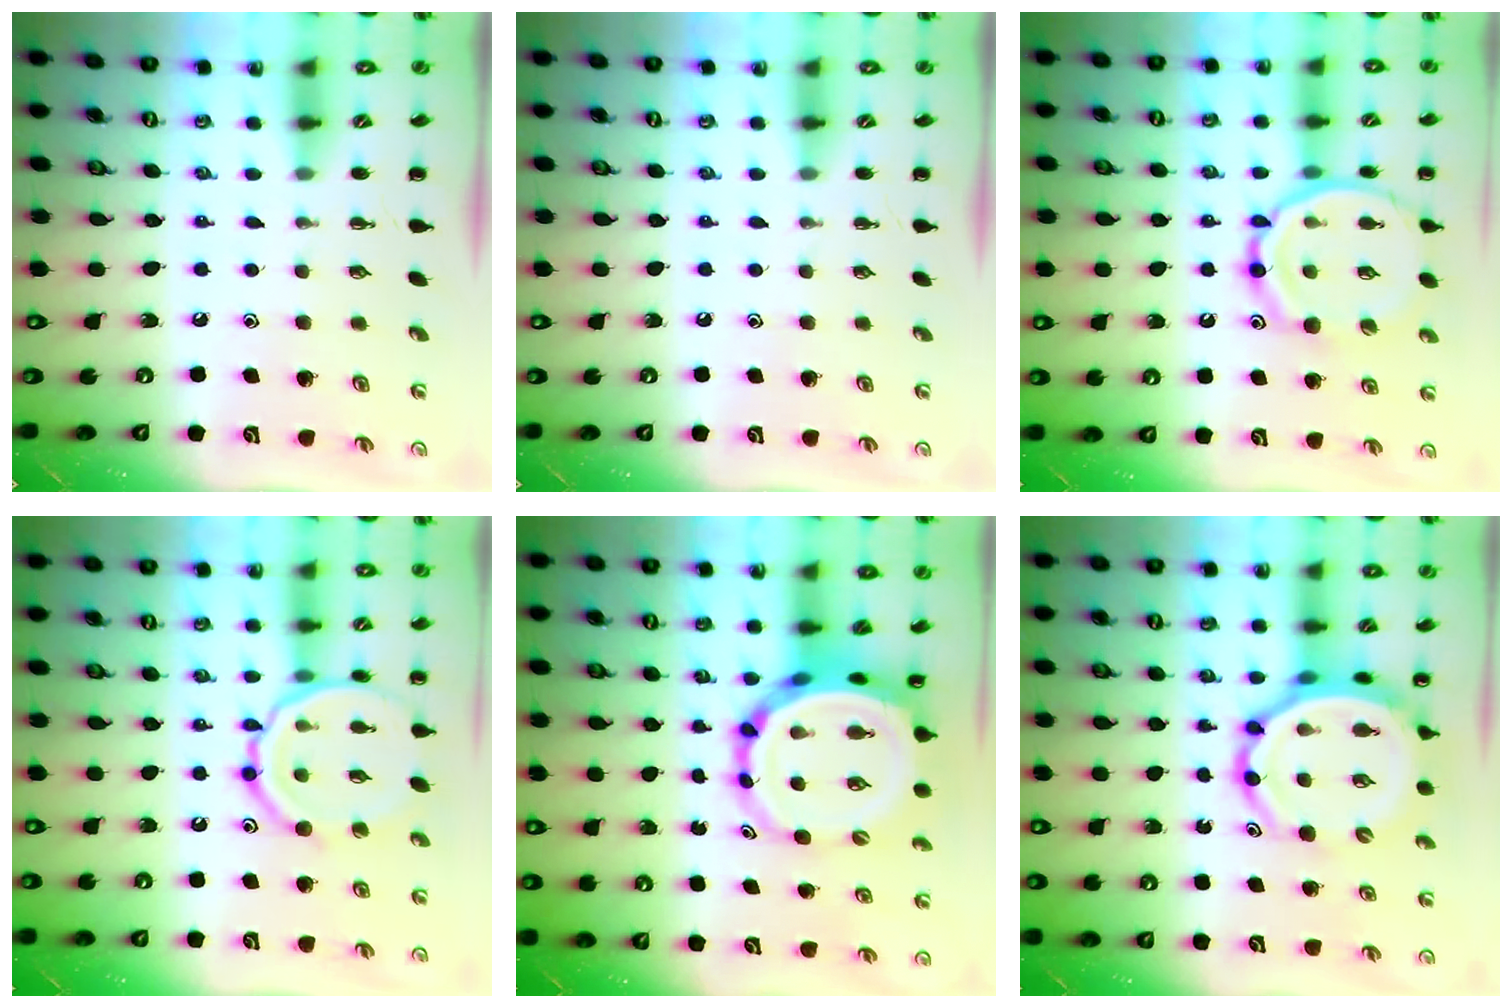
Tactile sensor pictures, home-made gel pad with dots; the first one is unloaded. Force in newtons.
{"total": 0.0}
{"total": 17.7, "press": 17.5, "slide": 2.1}
{"total": 14.2, "press": 14.1, "slide": 0.8}
{"total": 10.0, "press": 9.7, "slide": 2.5}
{"total": 10.1, "press": 9.6, "slide": 3.2}